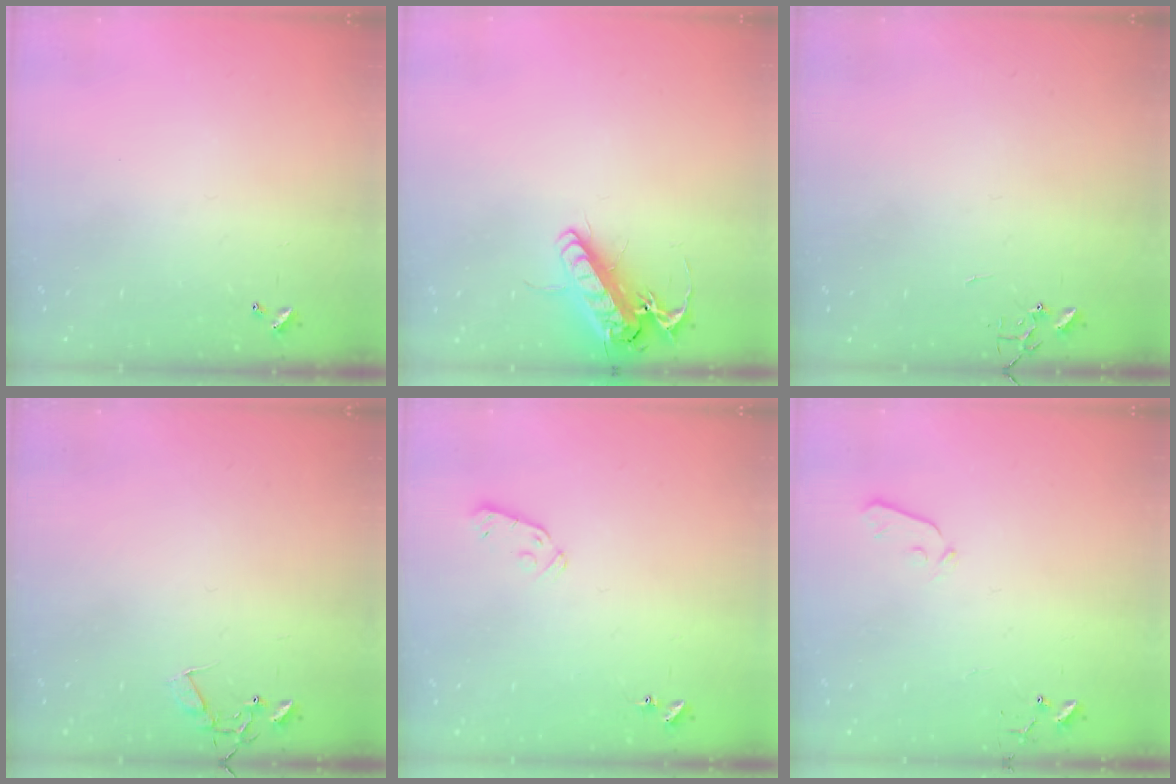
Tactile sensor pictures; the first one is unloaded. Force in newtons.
{"total": 14.6, "press": 14.4, "slide": 2.6}
{"total": 0.0}
{"total": 7.1, "press": 7.1, "slide": 0.5}
{"total": 5.3, "press": 5.3, "slide": 0.7}
{"total": 3.6, "press": 3.6, "slide": 0.6}